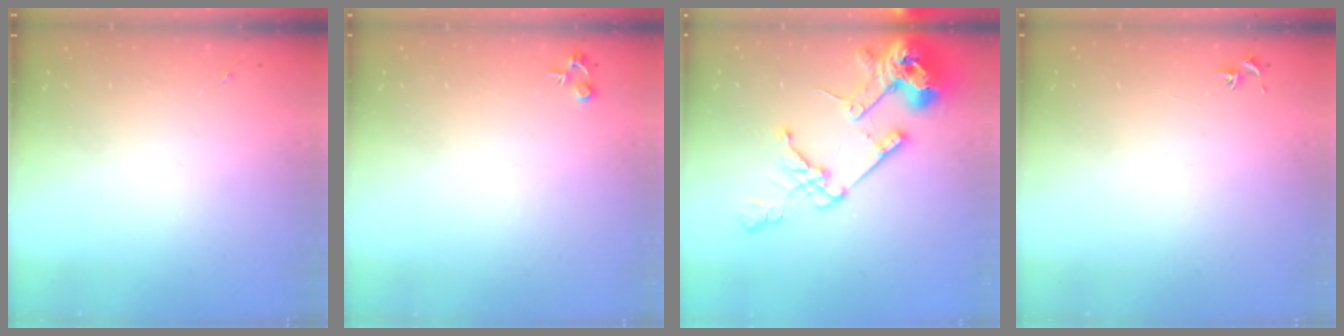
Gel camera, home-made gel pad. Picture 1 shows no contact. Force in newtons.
{"total": 4.7, "press": 4.7, "slide": 0.2}
{"total": 18.6, "press": 18.4, "slide": 2.4}
{"total": 0.8, "press": 0.7, "slide": 0.3}